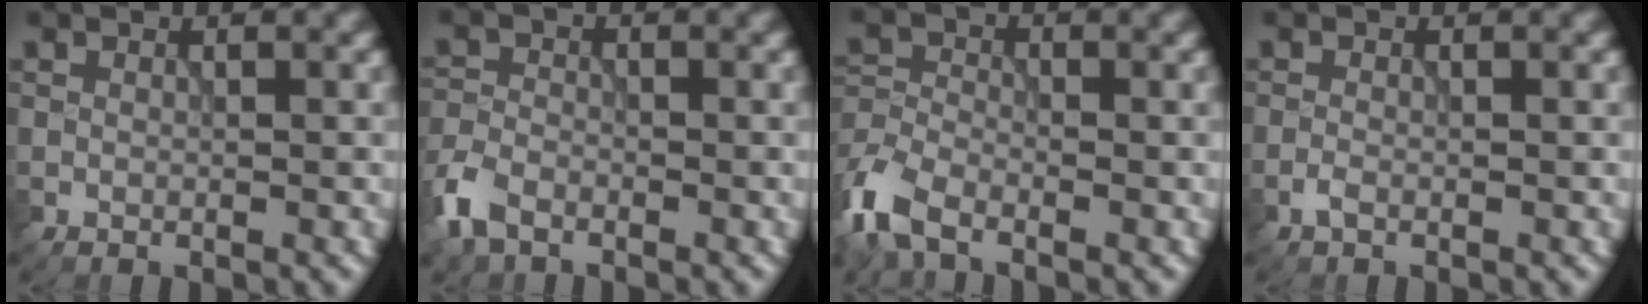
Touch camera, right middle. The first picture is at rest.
{"total": 3.7, "force": [-2.6, 1.9, 1.8], "torque": [-0.044, -0.007, -0.067]}
{"total": 5.5, "force": [-3.7, 2.6, 3.1], "torque": [-0.072, -0.006, -0.090]}
{"total": 0.8, "force": [-0.5, 0.3, 0.6], "torque": [-0.014, 0.001, -0.014]}